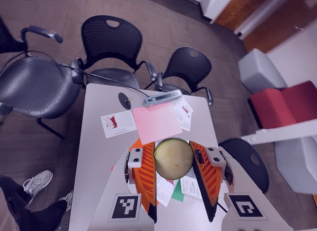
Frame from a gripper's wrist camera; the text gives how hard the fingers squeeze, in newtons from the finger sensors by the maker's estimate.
{"total": 13.3, "left": 13.6, "right": 13.1}